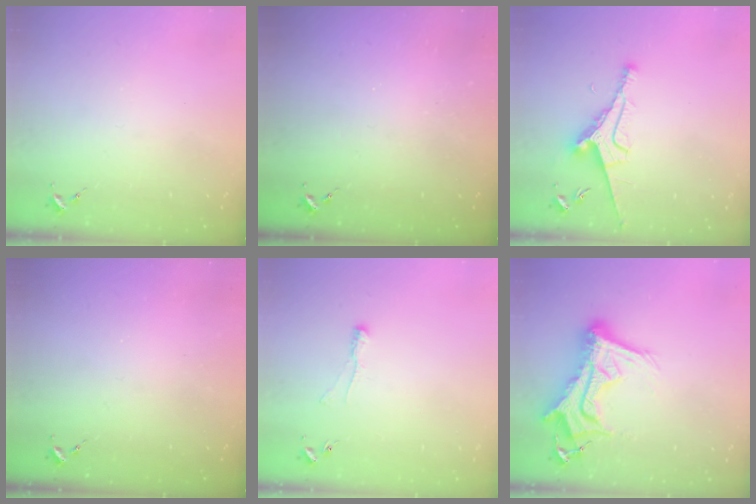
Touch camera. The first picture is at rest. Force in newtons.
{"total": 0.0}
{"total": 8.9, "press": 8.8, "slide": 1.3}
{"total": 0.0}
{"total": 4.5, "press": 4.4, "slide": 0.8}
{"total": 17.8, "press": 17.8, "slide": 1.7}